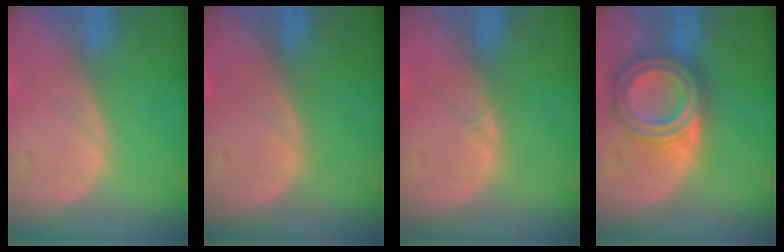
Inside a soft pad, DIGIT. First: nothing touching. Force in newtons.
{"total": 0.0}
{"total": 0.6, "press": 0.5, "slide": 0.4}
{"total": 8.1, "press": 8.1, "slide": 0.5}